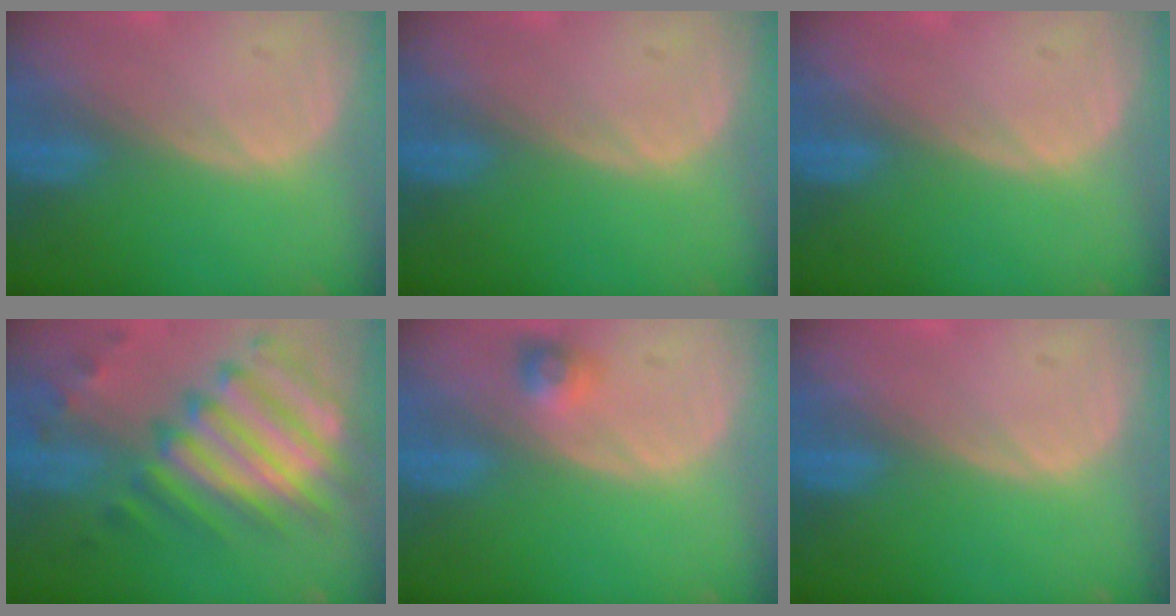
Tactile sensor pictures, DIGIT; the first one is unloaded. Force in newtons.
{"total": 0.0}
{"total": 0.0}
{"total": 11.6, "press": 10.5, "slide": 5.0}
{"total": 2.6, "press": 2.4, "slide": 1.0}
{"total": 0.0}